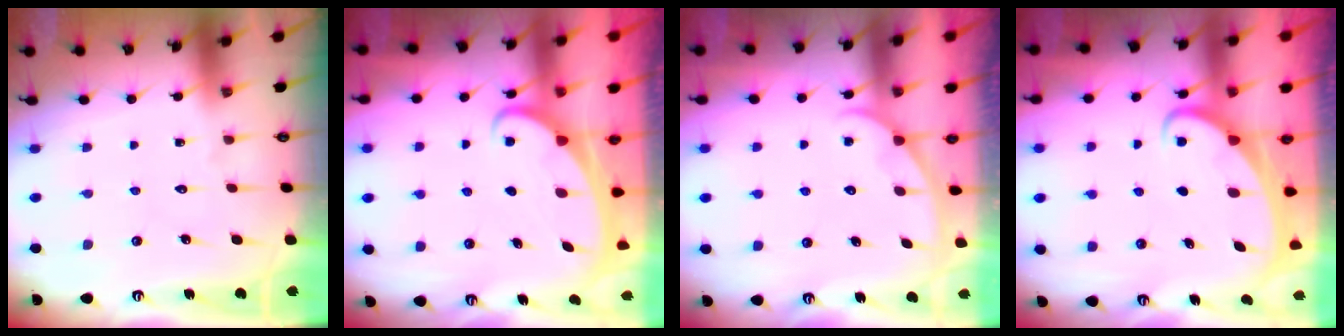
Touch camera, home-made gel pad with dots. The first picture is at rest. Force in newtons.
{"total": 2.4, "press": 2.4, "slide": 0.3}
{"total": 1.5, "press": 1.4, "slide": 0.2}
{"total": 2.4, "press": 2.4, "slide": 0.3}